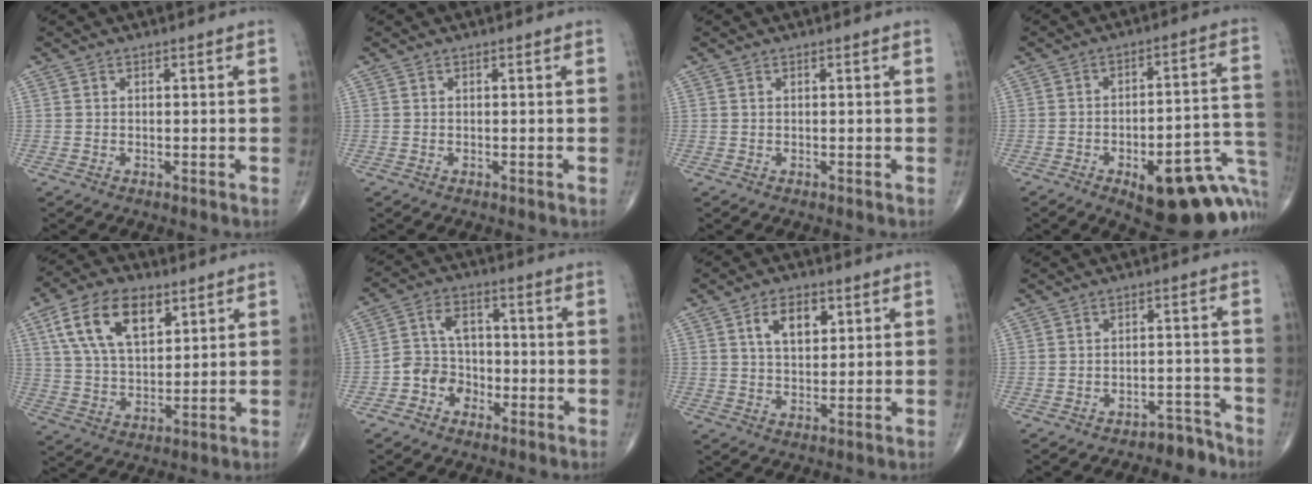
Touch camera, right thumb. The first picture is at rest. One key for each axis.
{"total": 0.0}
{"total": 0.0}
{"total": 23.5, "fx": -10.1, "fy": 9.0, "fz": 19.2, "tx": -0.168, "ty": 0.065, "tz": -0.118}
{"total": 14.9, "fx": 6.8, "fy": 8.2, "fz": 10.5, "tx": -0.174, "ty": -0.015, "tz": 0.127}
{"total": 7.5, "fx": -2.9, "fy": 6.3, "fz": 2.9, "tx": -0.026, "ty": 0.034, "tz": -0.059}
{"total": 7.1, "fx": 2.8, "fy": 4.2, "fz": 5.1, "tx": -0.067, "ty": -0.009, "tz": 0.049}
{"total": 5.7, "fx": -5.2, "fy": 2.5, "fz": 0.3, "tx": 0.015, "ty": 0.067, "tz": -0.072}